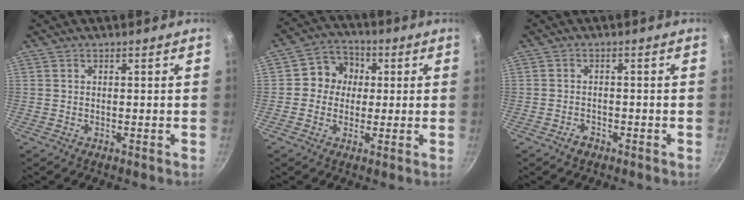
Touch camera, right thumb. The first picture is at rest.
{"total": 7.5, "force": [0.7, 7.0, 2.8], "torque": [-0.003, 0.016, -0.004]}
{"total": 2.2, "force": [-1.4, 1.4, 0.9], "torque": [-0.012, 0.016, -0.023]}